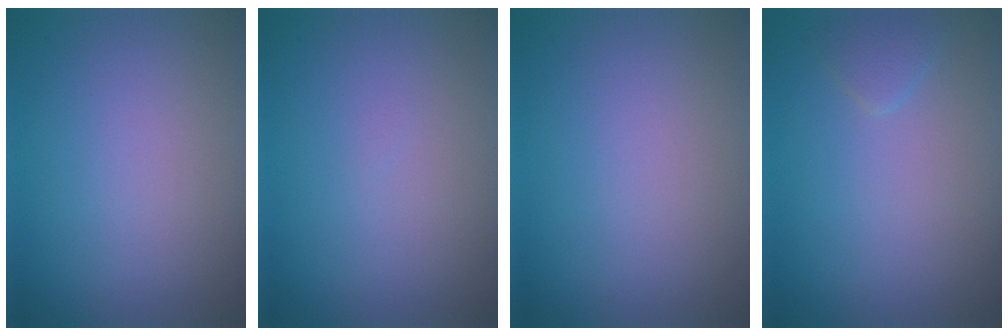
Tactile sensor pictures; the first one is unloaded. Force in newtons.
{"total": 0.0}
{"total": 0.0}
{"total": 1.1, "press": 1.1, "slide": 0.1}